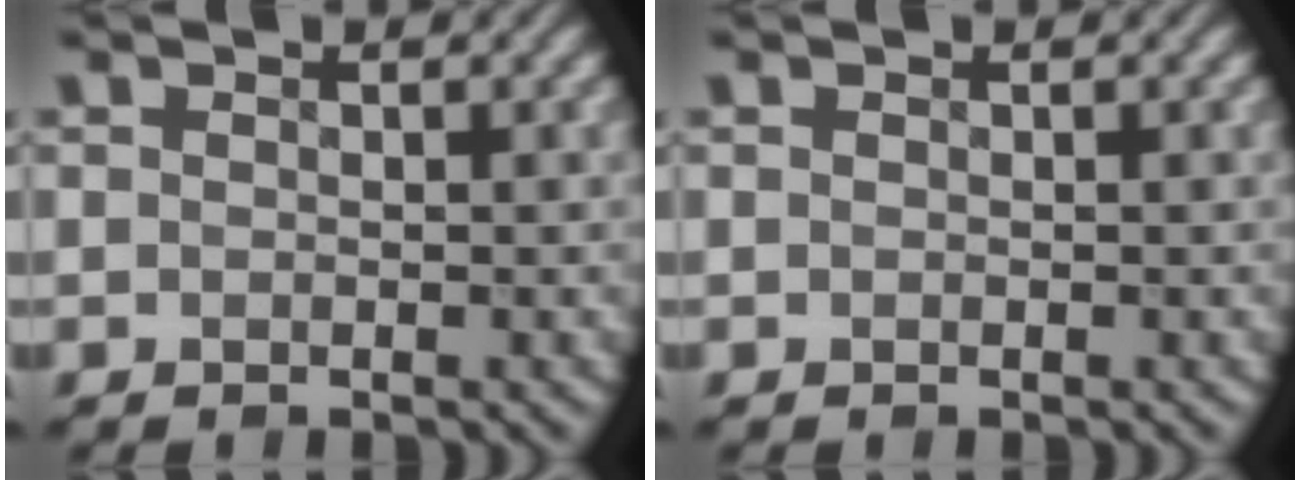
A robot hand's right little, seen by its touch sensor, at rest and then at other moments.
{"total": 0.0}